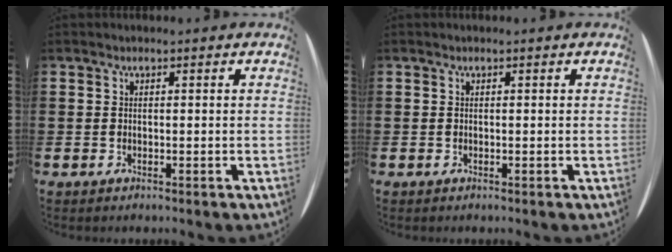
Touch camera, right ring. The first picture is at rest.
{"total": 0.0}